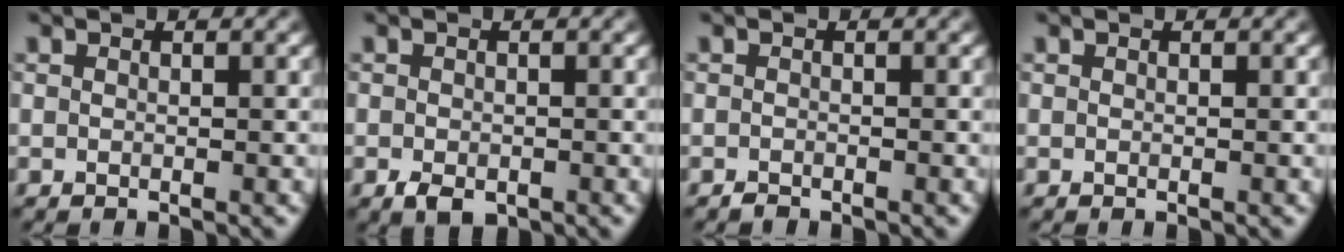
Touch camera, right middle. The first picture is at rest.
{"total": 1.8, "force": [-0.9, 1.1, 1.1], "torque": [-0.021, -0.006, -0.014]}
{"total": 0.6, "force": [-0.6, 0.1, 0.0], "torque": [0.001, 0.000, -0.012]}
{"total": 0.0}